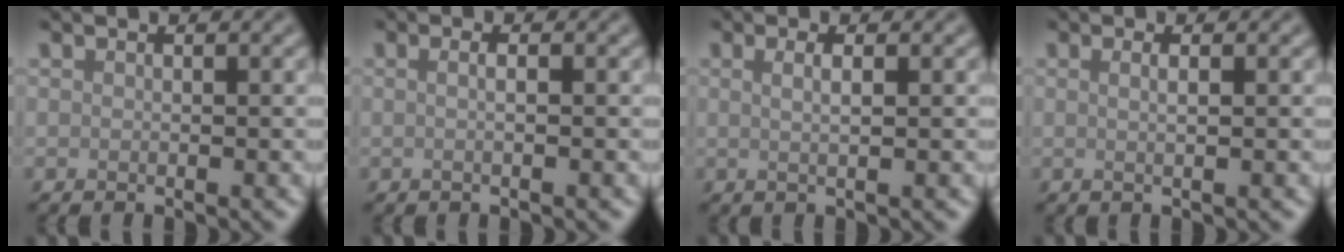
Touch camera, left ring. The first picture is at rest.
{"total": 1.8, "force": [0.3, 0.9, 1.6], "torque": [-0.006, -0.001, -0.012]}
{"total": 2.1, "force": [0.6, 0.8, 1.8], "torque": [-0.018, -0.003, -0.007]}
{"total": 1.7, "force": [0.4, 0.7, 1.5], "torque": [-0.011, -0.004, -0.008]}